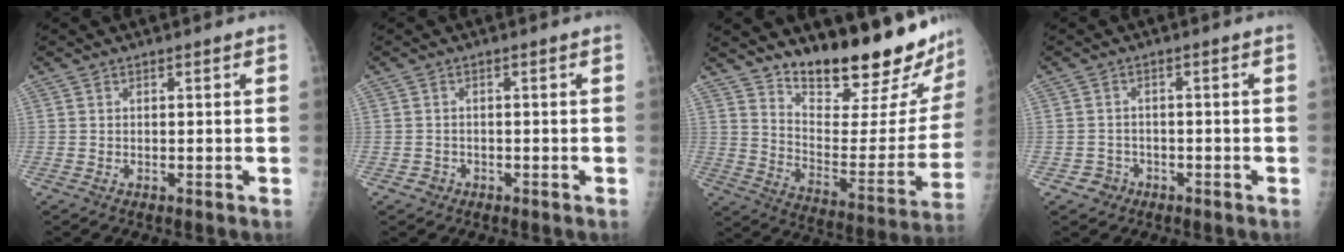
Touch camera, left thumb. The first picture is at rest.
{"total": 1.2, "force": [-0.7, 0.9, -0.1], "torque": [0.008, 0.005, -0.016]}
{"total": 23.0, "force": [19.1, 5.1, 11.8], "torque": [-0.135, -0.146, 0.275]}
{"total": 2.8, "force": [-1.6, 2.3, -0.1], "torque": [0.020, 0.012, -0.025]}